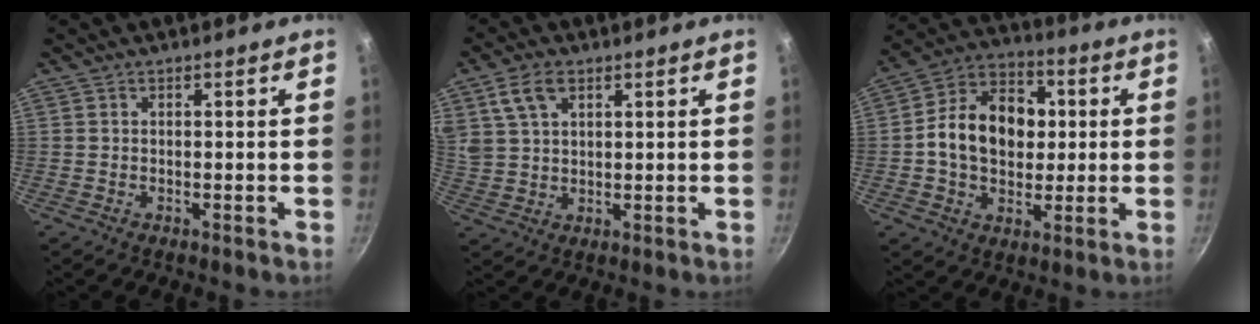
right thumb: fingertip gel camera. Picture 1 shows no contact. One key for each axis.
{"total": 7.0, "fx": 3.4, "fy": 4.2, "fz": 4.4, "tx": -0.075, "ty": -0.001, "tz": 0.069}
{"total": 15.8, "fx": 1.1, "fy": 11.8, "fz": 10.4, "tx": -0.141, "ty": 0.020, "tz": 0.002}